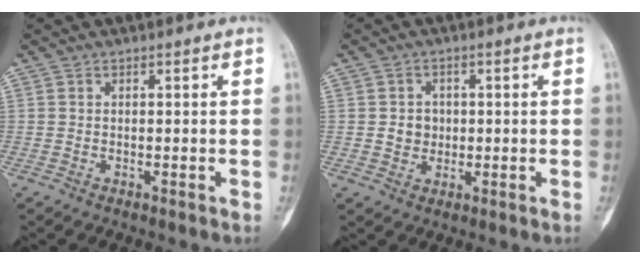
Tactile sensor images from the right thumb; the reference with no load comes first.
{"total": 3.6, "force": [0.0, 3.3, 1.5], "torque": [-0.002, 0.006, 0.001]}